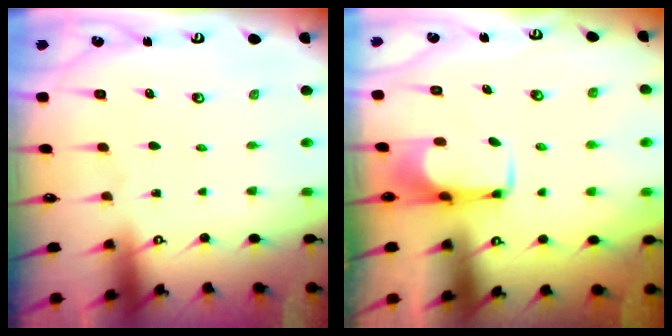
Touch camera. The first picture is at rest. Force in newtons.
{"total": 2.0, "press": 2.0, "slide": 0.2}